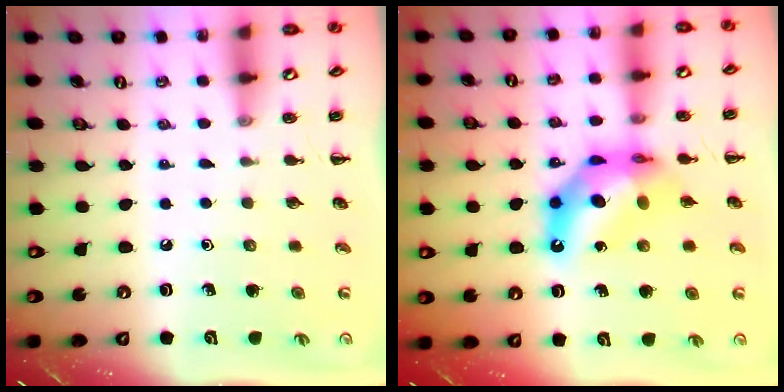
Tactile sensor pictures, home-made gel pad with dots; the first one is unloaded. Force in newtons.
{"total": 11.9, "press": 11.4, "slide": 3.6}